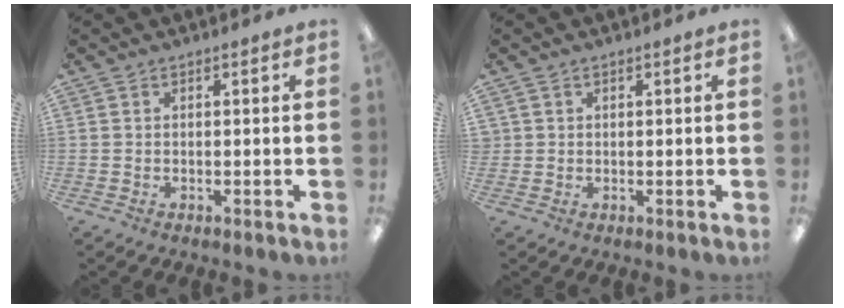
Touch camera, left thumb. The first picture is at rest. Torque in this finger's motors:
{"motor_torque": [-0.08, -0.12, 0.18, -0.07, 0.03]}